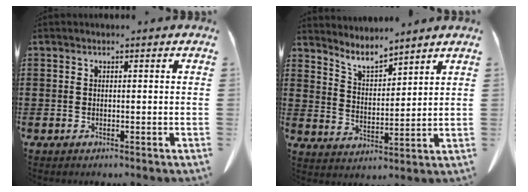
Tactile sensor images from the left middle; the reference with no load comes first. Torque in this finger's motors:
{"motor_torque": [0.19, 0.08, 0.00, 0.02]}